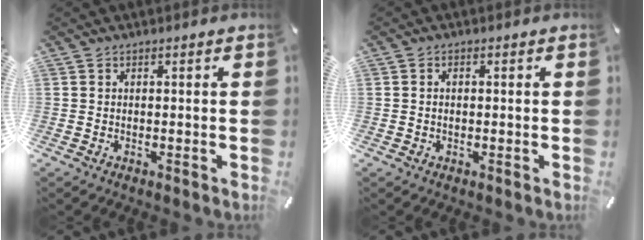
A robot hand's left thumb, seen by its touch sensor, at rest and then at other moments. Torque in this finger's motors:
{"motor_torque": [0.04, -0.51, 0.05, 0.10, -0.01]}